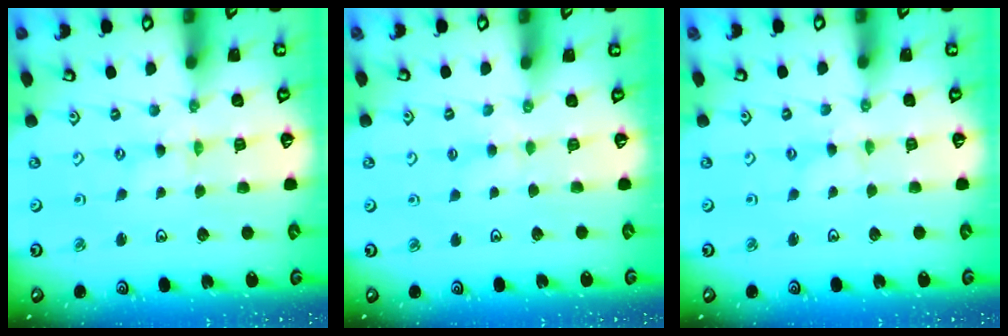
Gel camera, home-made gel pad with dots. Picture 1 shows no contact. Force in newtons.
{"total": 2.9, "press": 2.8, "slide": 0.3}
{"total": 0.7, "press": 0.6, "slide": 0.2}